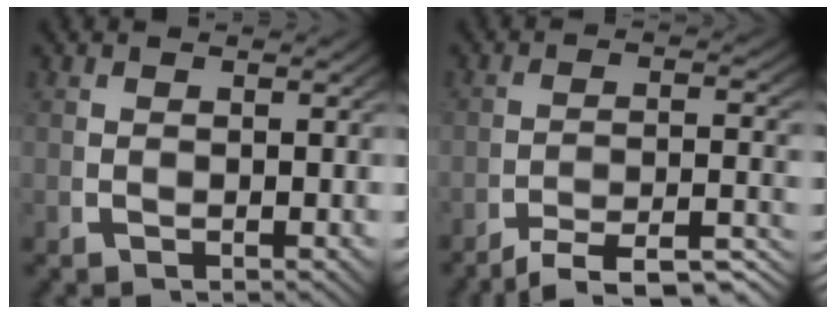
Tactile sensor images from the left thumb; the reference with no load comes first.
{"total": 6.7, "force": [-4.7, 2.5, 4.0], "torque": [-0.056, -0.014, -0.065]}